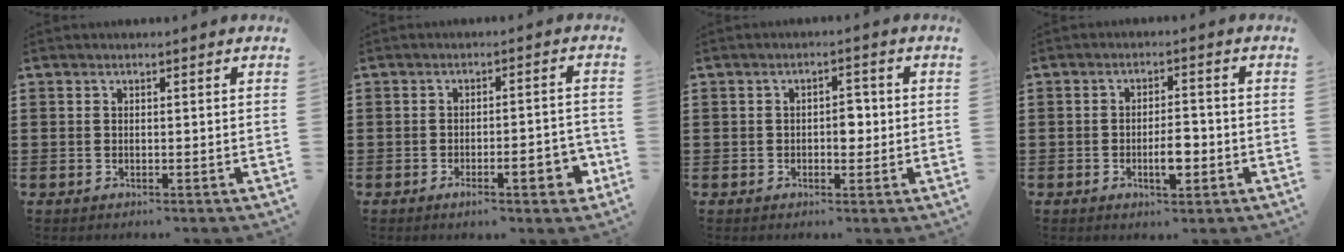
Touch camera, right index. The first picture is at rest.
{"total": 6.3, "force": [-2.4, 1.8, 5.6], "torque": [-0.072, -0.010, -0.039]}
{"total": 3.2, "force": [-0.2, 1.9, 2.6], "torque": [-0.043, 0.003, -0.008]}
{"total": 4.7, "force": [-1.4, 1.8, 4.1], "torque": [-0.078, 0.003, -0.025]}